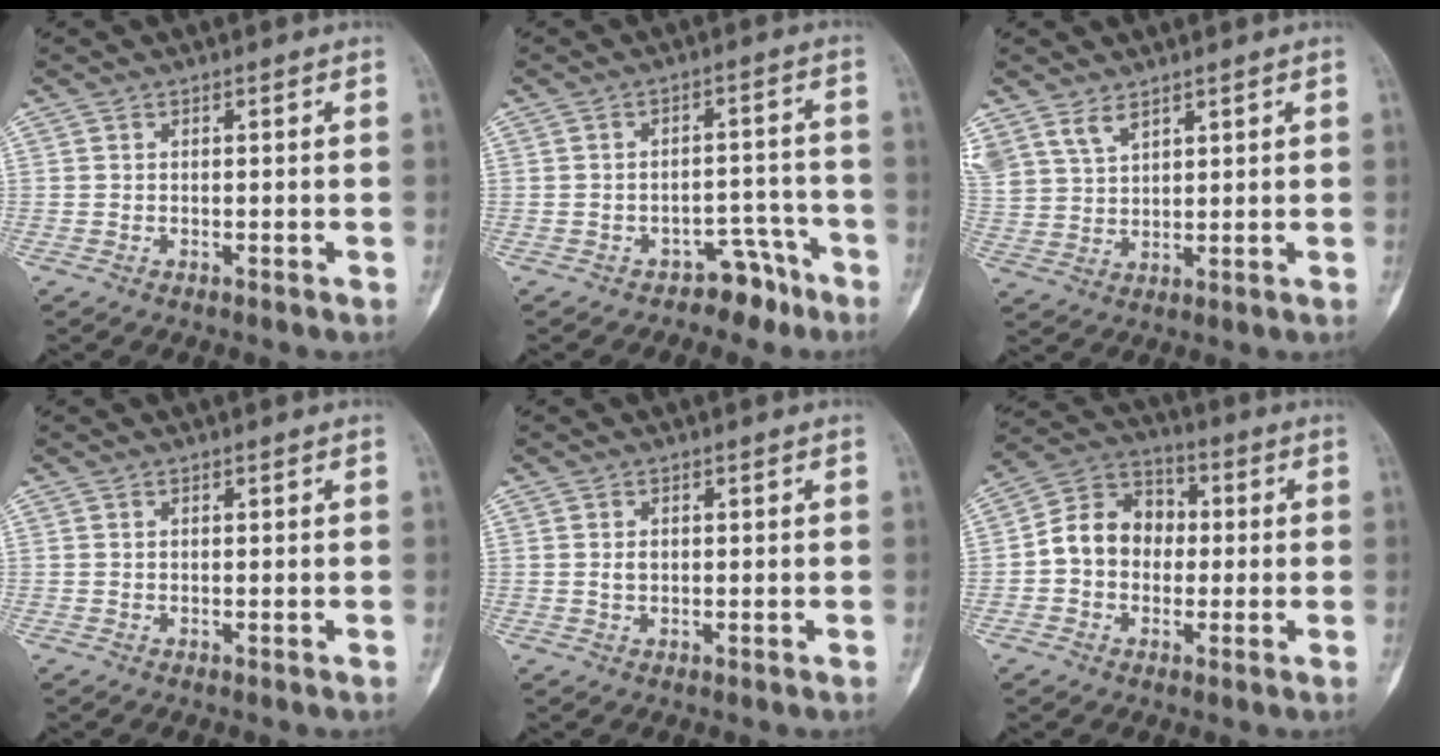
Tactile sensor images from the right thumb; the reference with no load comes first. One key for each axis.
{"total": 5.6, "fx": -4.2, "fy": 3.4, "fz": 1.3, "tx": 0.012, "ty": 0.070, "tz": -0.061}
{"total": 6.3, "fx": 4.4, "fy": 3.4, "fz": 2.9, "tx": -0.045, "ty": -0.009, "tz": 0.097}
{"total": 0.0}
{"total": 1.5, "fx": 0.3, "fy": 1.1, "fz": 1.0, "tx": -0.009, "ty": 0.007, "tz": 0.007}
{"total": 11.0, "fx": -0.2, "fy": 9.1, "fz": 6.2, "tx": -0.074, "ty": 0.039, "tz": -0.016}